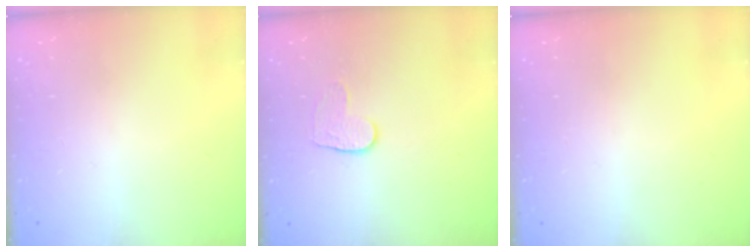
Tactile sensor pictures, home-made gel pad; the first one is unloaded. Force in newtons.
{"total": 5.6, "press": 5.5, "slide": 0.5}
{"total": 0.0}